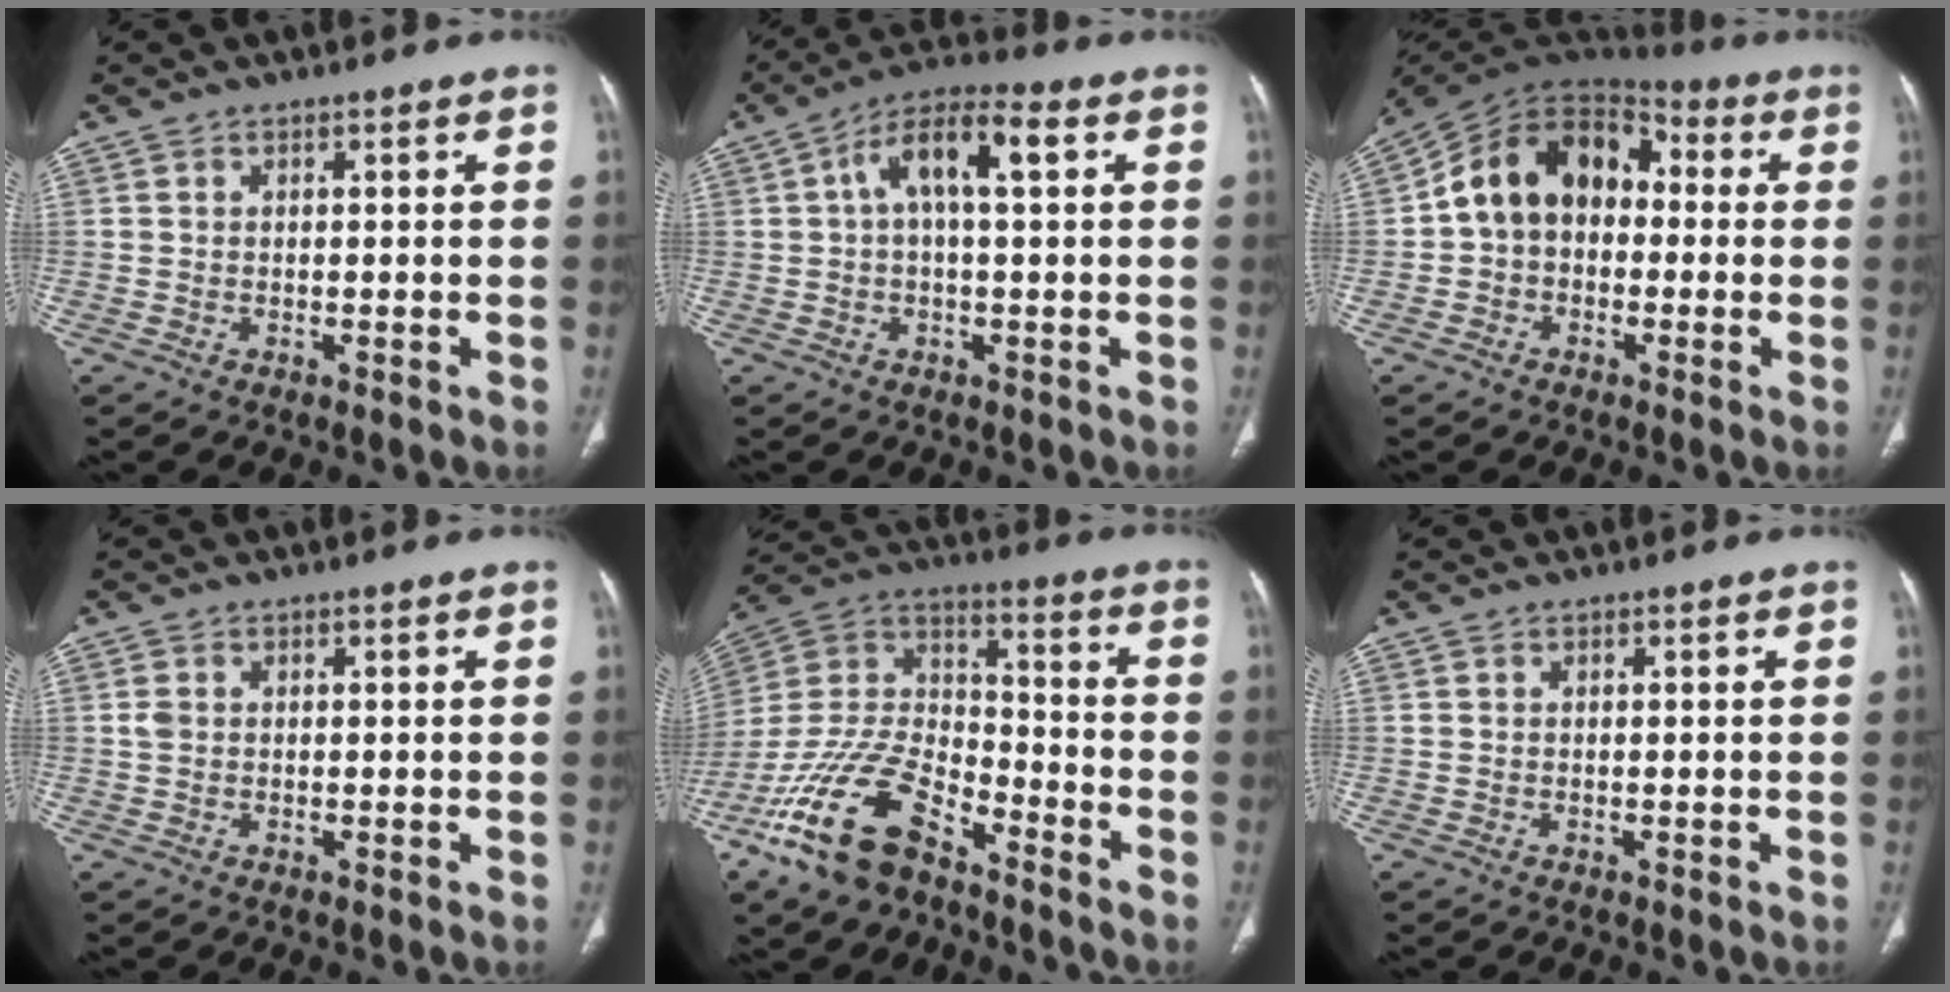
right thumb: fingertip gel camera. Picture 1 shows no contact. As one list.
[{"total": 9.8, "force": [2.2, 3.8, 8.8], "torque": [-0.160, 0.033, 0.031]}, {"total": 14.8, "force": [0.5, 10.9, 10.0], "torque": [-0.136, 0.049, -0.006]}, {"total": 1.3, "force": [0.1, 1.0, 0.8], "torque": [-0.023, 0.002, 0.002]}, {"total": 19.4, "force": [-12.4, 9.1, 11.8], "torque": [-0.225, 0.065, -0.233]}, {"total": 0.0}]